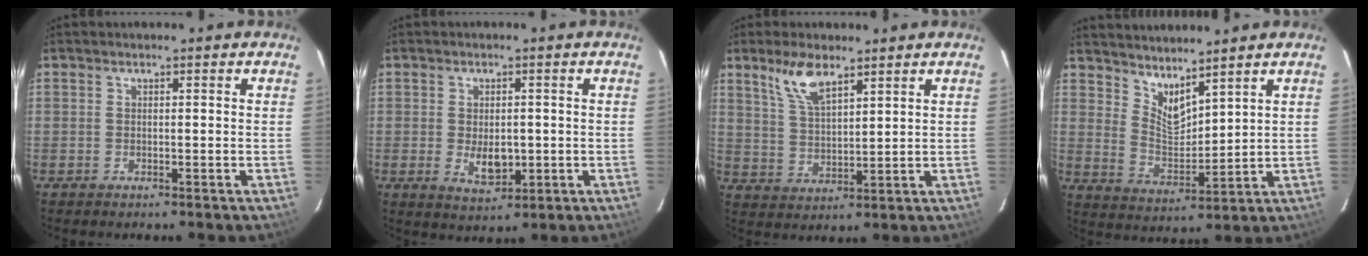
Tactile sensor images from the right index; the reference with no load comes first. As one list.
[{"total": 5.4, "force": [-0.7, 3.4, 4.2], "torque": [-0.072, -0.010, -0.004]}, {"total": 7.7, "force": [5.2, 2.8, 5.0], "torque": [-0.097, 0.006, 0.110]}, {"total": 7.2, "force": [6.0, 2.0, 3.5], "torque": [-0.060, -0.011, 0.118]}]